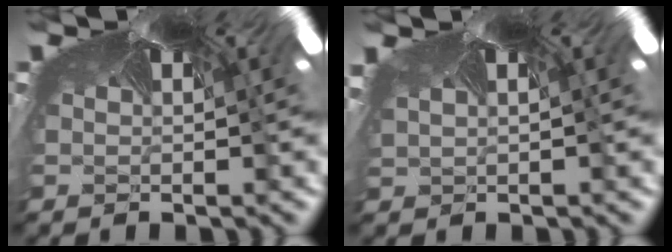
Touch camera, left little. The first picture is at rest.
{"total": 1.3, "force": [-1.2, -0.4, -0.5], "torque": [0.004, -0.018, -0.006]}